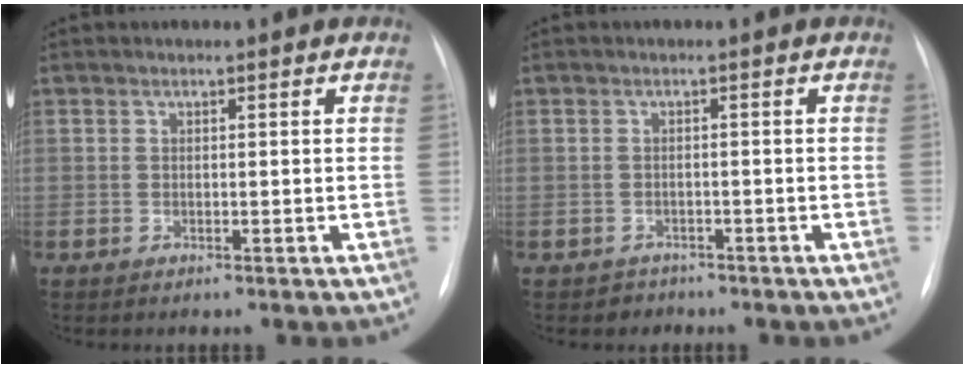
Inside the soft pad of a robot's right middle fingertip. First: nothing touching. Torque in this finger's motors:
{"motor_torque": [0.31, -0.40, 0.03, 0.01]}